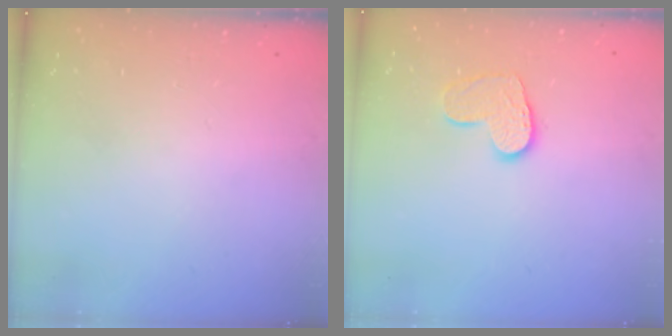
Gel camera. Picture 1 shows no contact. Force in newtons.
{"total": 9.5, "press": 9.5, "slide": 0.7}